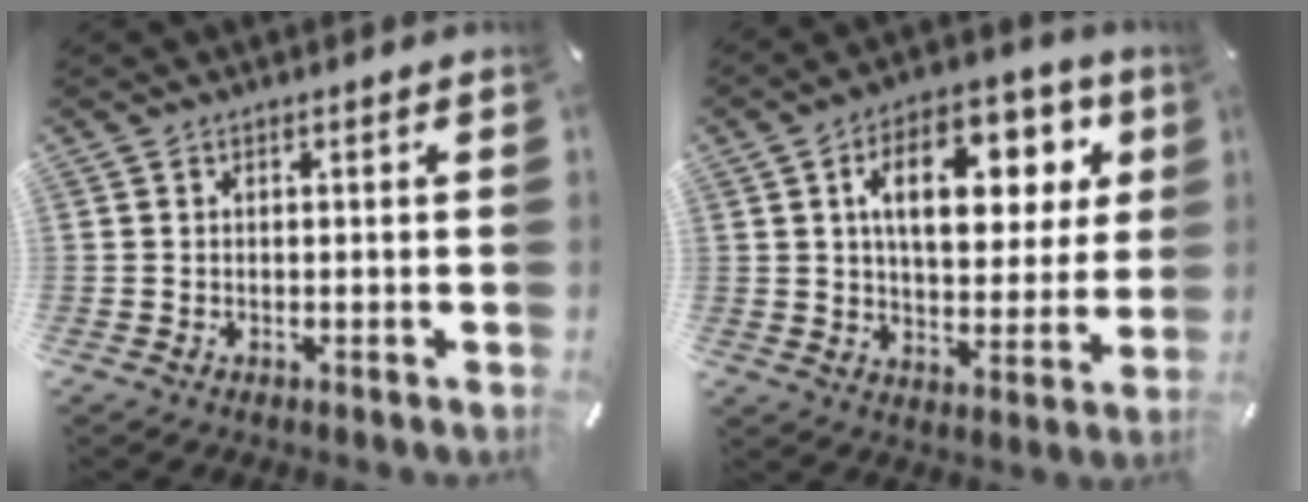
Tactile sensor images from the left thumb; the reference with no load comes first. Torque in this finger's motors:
{"motor_torque": [1.38, 1.74, 1.42, -1.35, 0.48]}